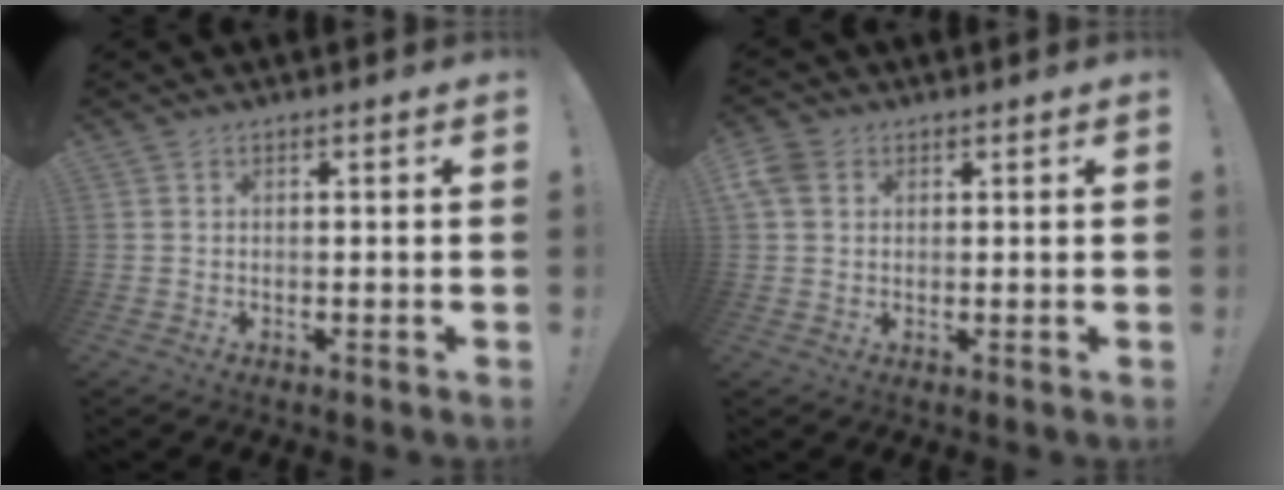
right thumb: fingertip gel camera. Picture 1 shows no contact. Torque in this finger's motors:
{"motor_torque": [-0.01, 0.18, 0.35, -0.29, 0.10]}